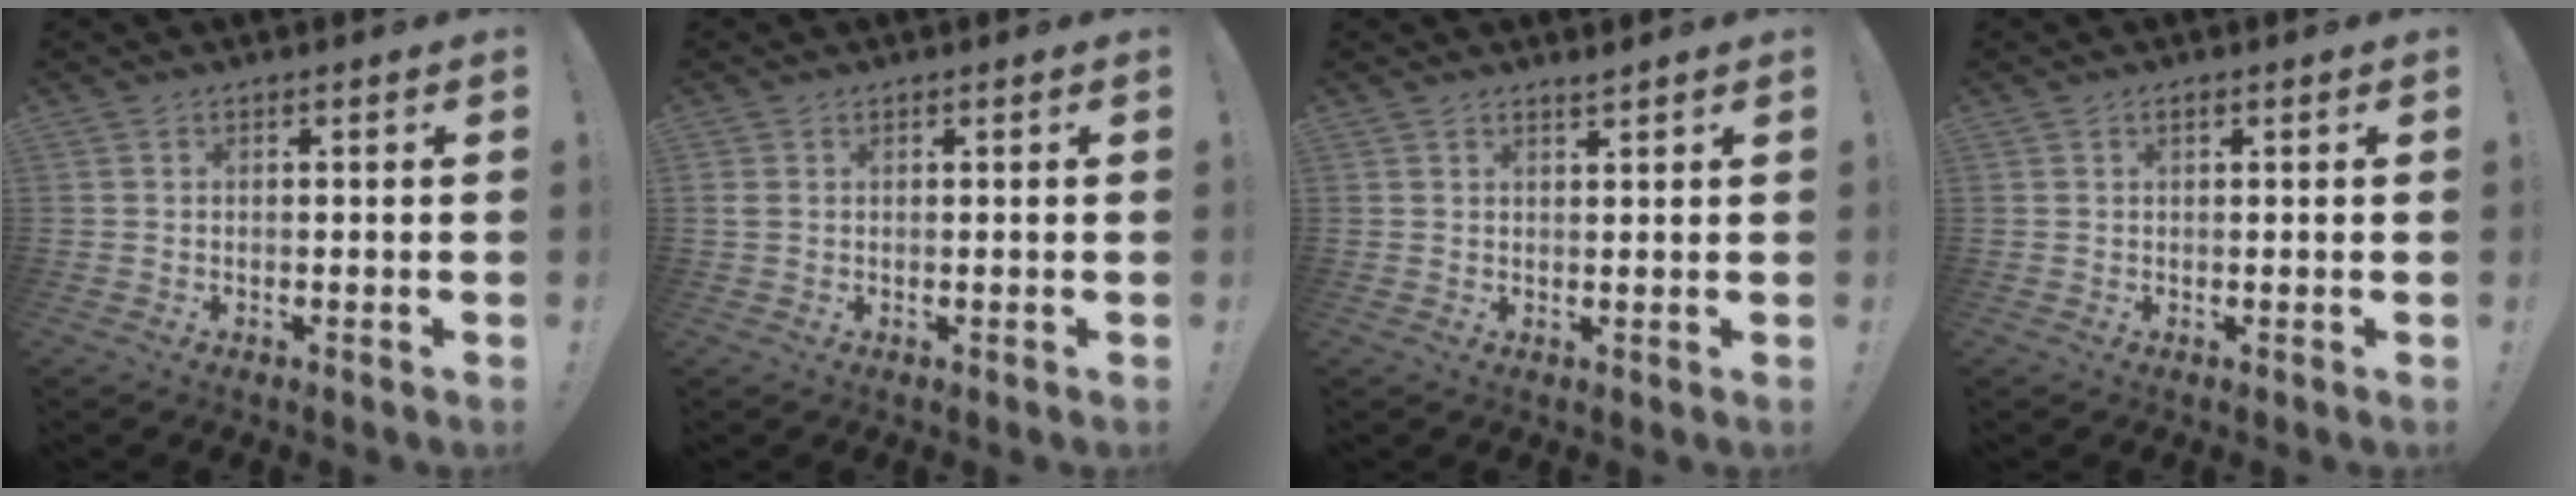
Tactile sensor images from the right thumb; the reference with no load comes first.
{"total": 1.2, "force": [0.6, 0.7, 0.9], "torque": [-0.010, 0.000, 0.009]}
{"total": 1.3, "force": [1.2, 0.0, 0.5], "torque": [-0.010, -0.004, 0.022]}
{"total": 1.0, "force": [0.6, 0.5, 0.6], "torque": [-0.014, 0.002, 0.010]}